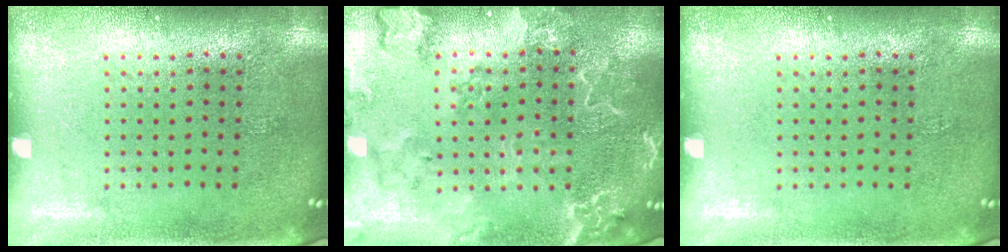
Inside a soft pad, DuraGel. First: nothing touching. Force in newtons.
{"total": 2.7, "press": 2.6, "slide": 0.8}
{"total": 0.0}